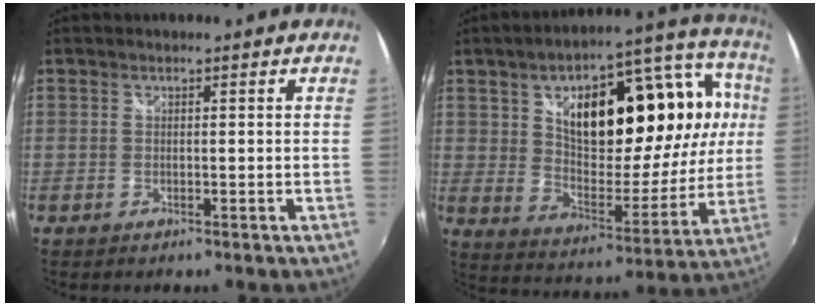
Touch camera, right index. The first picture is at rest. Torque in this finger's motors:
{"motor_torque": [1.87, 0.26, 0.55, 0.16]}